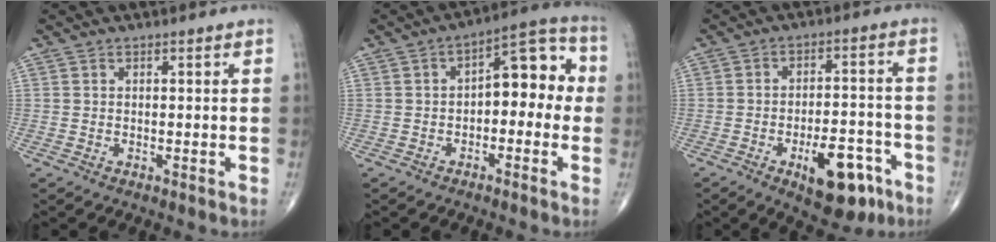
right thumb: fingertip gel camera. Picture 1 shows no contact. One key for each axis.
{"total": 10.3, "fx": -0.4, "fy": 5.7, "fz": 8.6, "tx": -0.080, "ty": 0.043, "tz": -0.018}
{"total": 12.6, "fx": -6.2, "fy": 5.8, "fz": 9.4, "tx": -0.110, "ty": 0.034, "tz": -0.081}